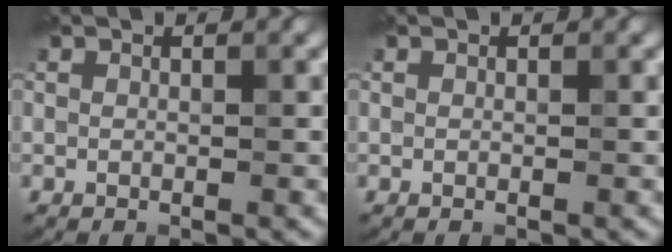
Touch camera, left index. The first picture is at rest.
{"total": 0.0}